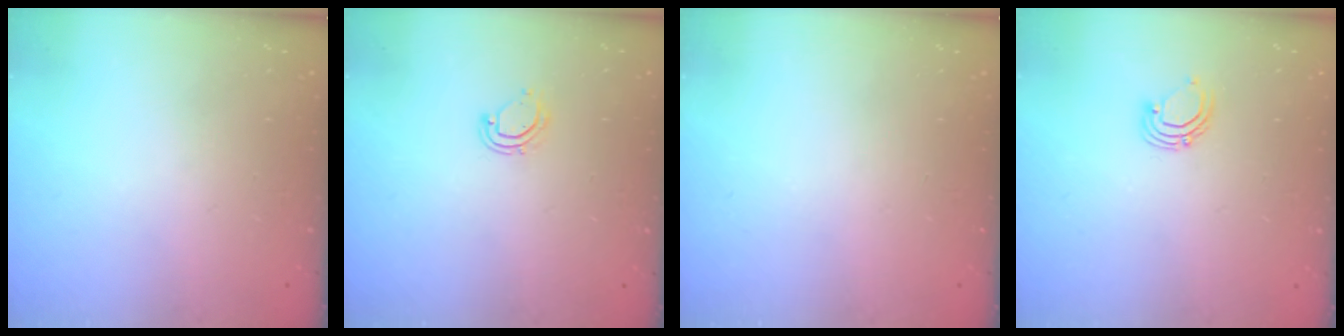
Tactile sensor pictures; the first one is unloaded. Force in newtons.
{"total": 5.2, "press": 5.2, "slide": 0.4}
{"total": 0.0}
{"total": 3.5, "press": 3.5, "slide": 0.2}